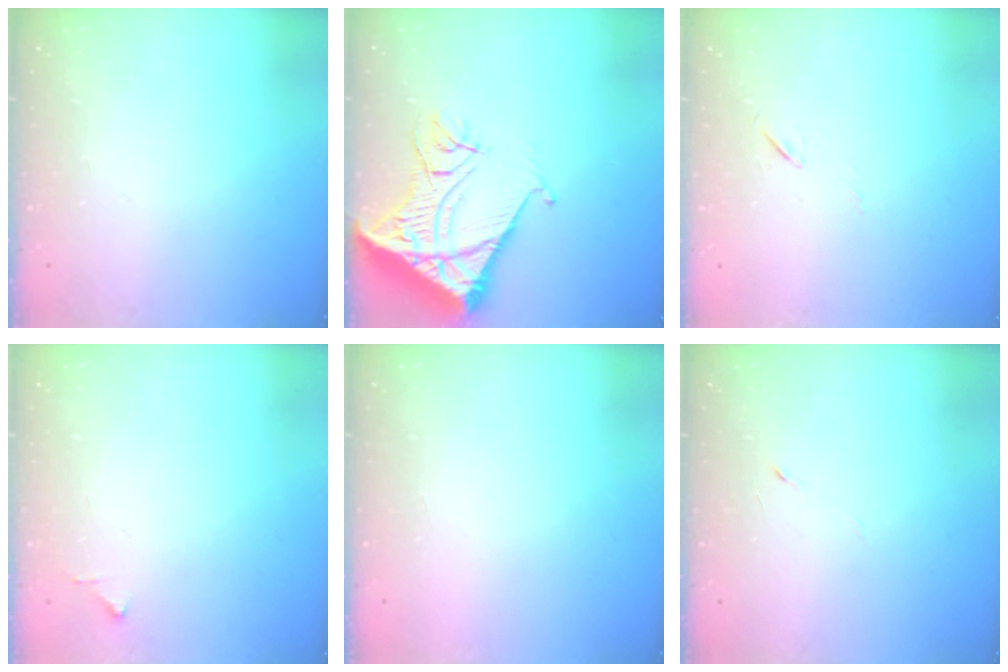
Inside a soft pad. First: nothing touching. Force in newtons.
{"total": 16.2, "press": 16.1, "slide": 2.1}
{"total": 5.5, "press": 5.1, "slide": 2.1}
{"total": 3.4, "press": 3.4, "slide": 0.4}
{"total": 1.5, "press": 1.5, "slide": 0.1}
{"total": 2.9, "press": 2.7, "slide": 1.0}